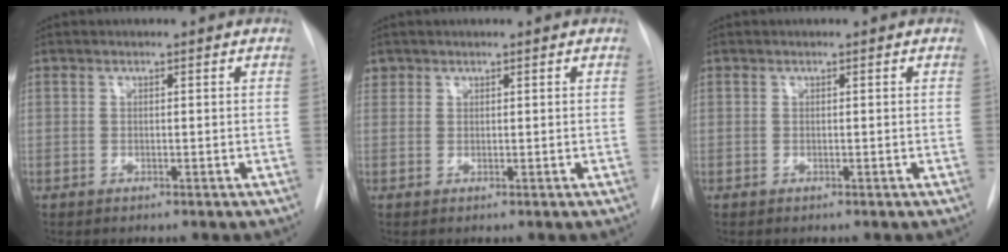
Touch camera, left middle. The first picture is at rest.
{"total": 1.3, "force": [0.9, 1.0, -0.1], "torque": [0.013, 0.008, 0.012]}
{"total": 0.0}